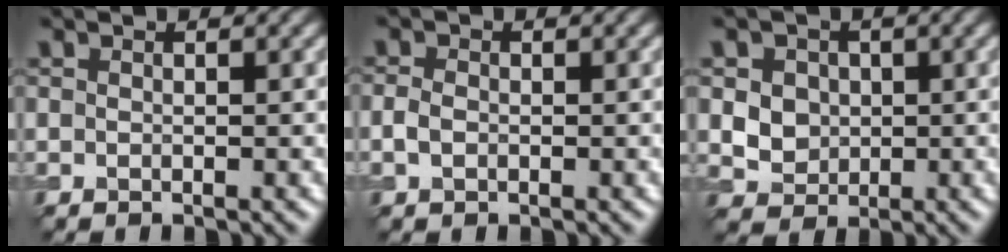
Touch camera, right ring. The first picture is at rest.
{"total": 1.4, "force": [-0.3, 1.0, 0.9], "torque": [-0.017, 0.000, -0.009]}
{"total": 4.1, "force": [0.7, 3.5, 2.0], "torque": [-0.040, 0.007, 0.013]}